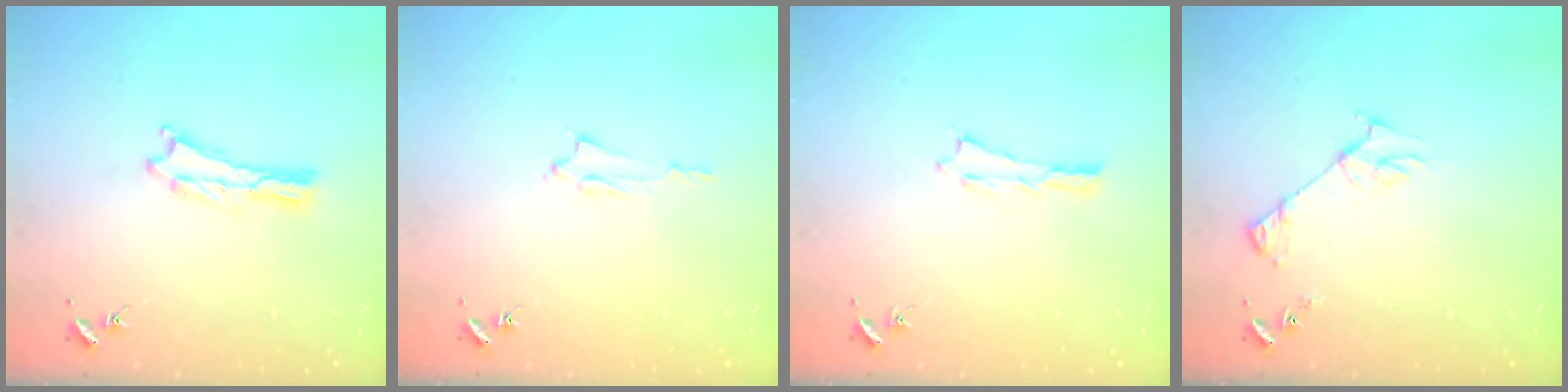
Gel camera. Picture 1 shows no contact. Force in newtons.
{"total": 1.3, "press": 1.3, "slide": 0.2}
{"total": 0.0}
{"total": 3.8, "press": 3.7, "slide": 0.4}